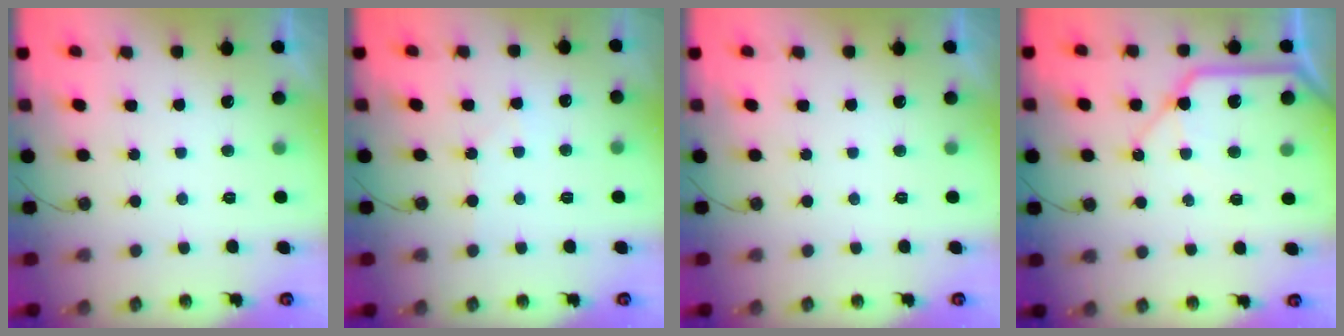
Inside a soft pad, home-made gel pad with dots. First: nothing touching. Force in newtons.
{"total": 4.4, "press": 4.3, "slide": 0.6}
{"total": 0.0}
{"total": 11.6, "press": 11.6, "slide": 1.3}